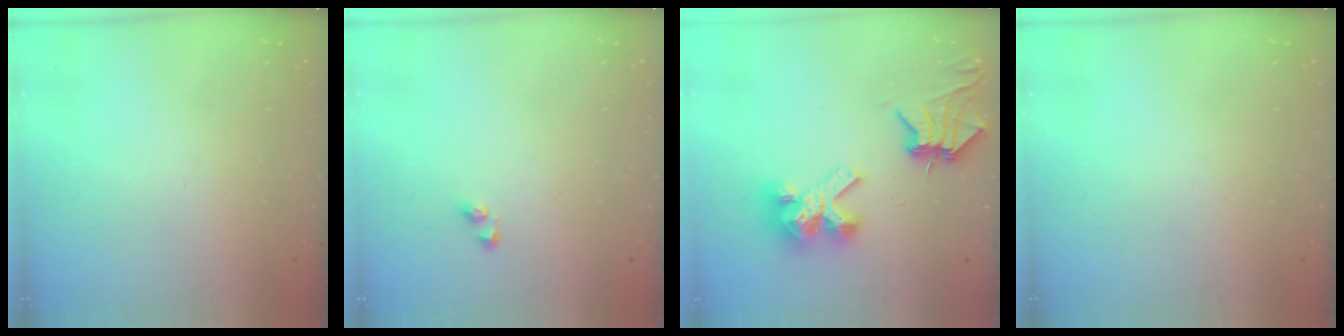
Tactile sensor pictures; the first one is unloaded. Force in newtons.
{"total": 3.0, "press": 3.0, "slide": 0.6}
{"total": 9.4, "press": 9.4, "slide": 1.2}
{"total": 0.0}